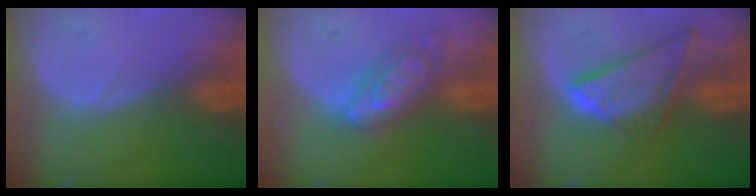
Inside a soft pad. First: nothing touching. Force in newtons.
{"total": 6.7, "press": 6.7, "slide": 0.4}
{"total": 8.7, "press": 7.4, "slide": 4.5}